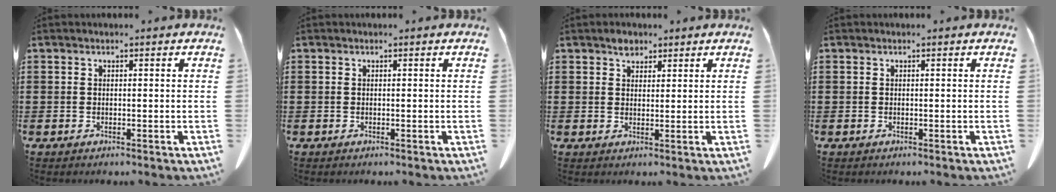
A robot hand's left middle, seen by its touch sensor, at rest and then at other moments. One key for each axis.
{"total": 0.0}
{"total": 2.2, "fx": 1.8, "fy": 1.1, "fz": 0.7, "tx": -0.009, "ty": -0.002, "tz": 0.034}
{"total": 0.0}